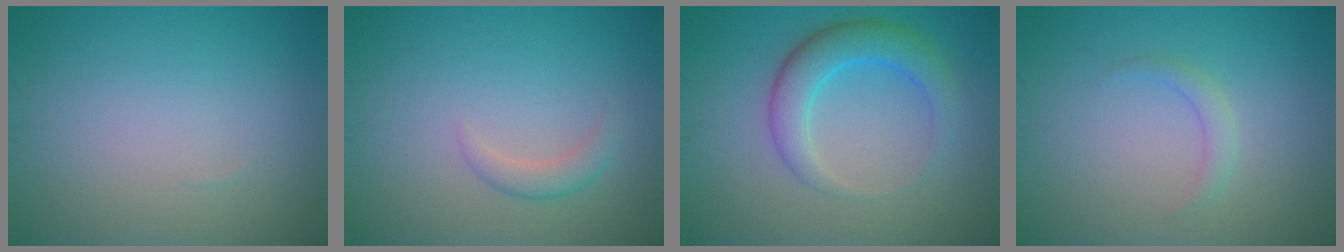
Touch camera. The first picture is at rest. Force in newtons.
{"total": 1.6, "press": 1.6, "slide": 0.1}
{"total": 4.5, "press": 4.5, "slide": 0.2}
{"total": 1.2, "press": 1.2, "slide": 0.1}